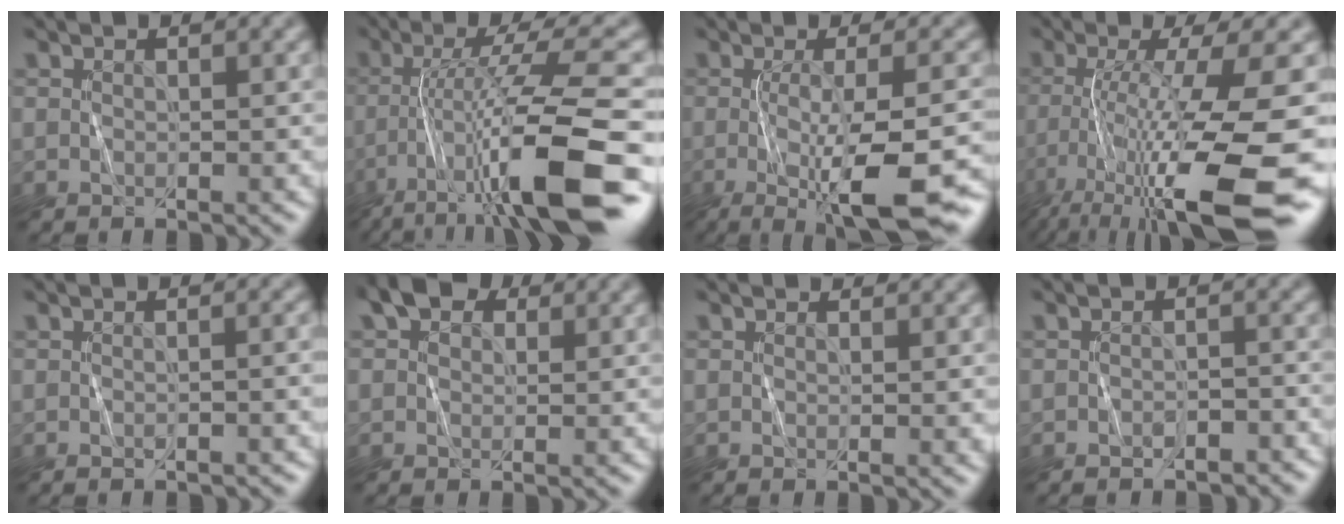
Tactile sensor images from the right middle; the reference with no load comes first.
{"total": 12.1, "force": [-6.3, 1.8, 10.1], "torque": [-0.160, 0.012, -0.102]}
{"total": 11.1, "force": [-3.9, 3.0, 9.9], "torque": [-0.148, -0.017, -0.047]}
{"total": 13.9, "force": [-6.7, 2.9, 11.8], "torque": [-0.211, -0.025, -0.107]}
{"total": 2.2, "force": [-0.5, 0.7, 2.0], "torque": [-0.016, 0.002, -0.007]}
{"total": 3.5, "force": [1.7, 2.3, 2.1], "torque": [-0.031, 0.008, 0.021]}
{"total": 1.4, "force": [1.2, 0.2, 0.7], "torque": [-0.006, -0.001, 0.018]}
{"total": 1.5, "force": [-1.3, 0.6, 0.6], "torque": [-0.010, 0.002, -0.019]}